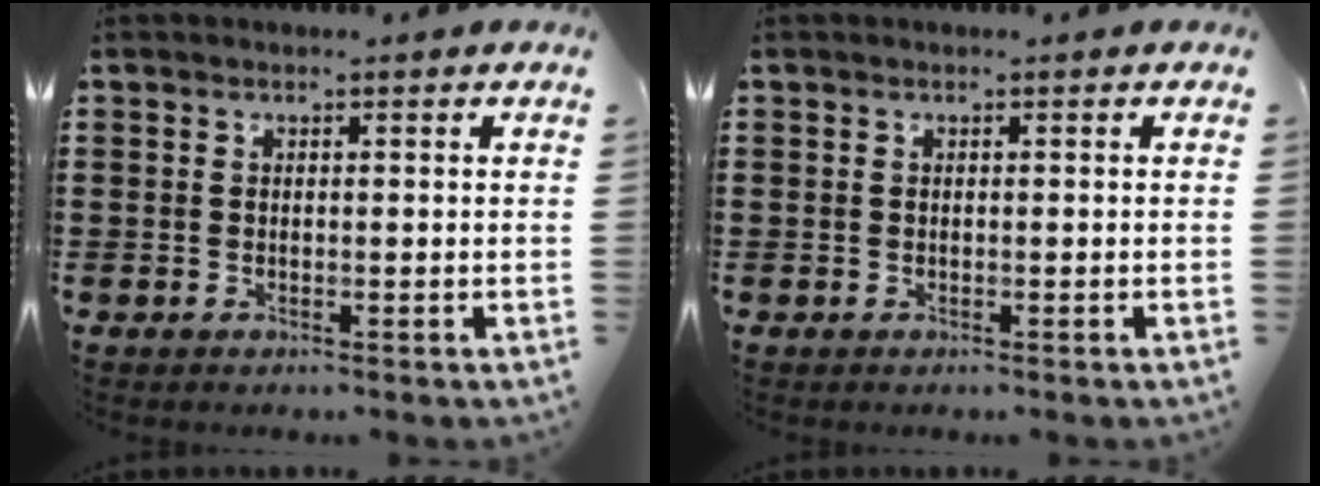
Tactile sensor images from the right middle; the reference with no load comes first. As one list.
[{"total": 0.0}]